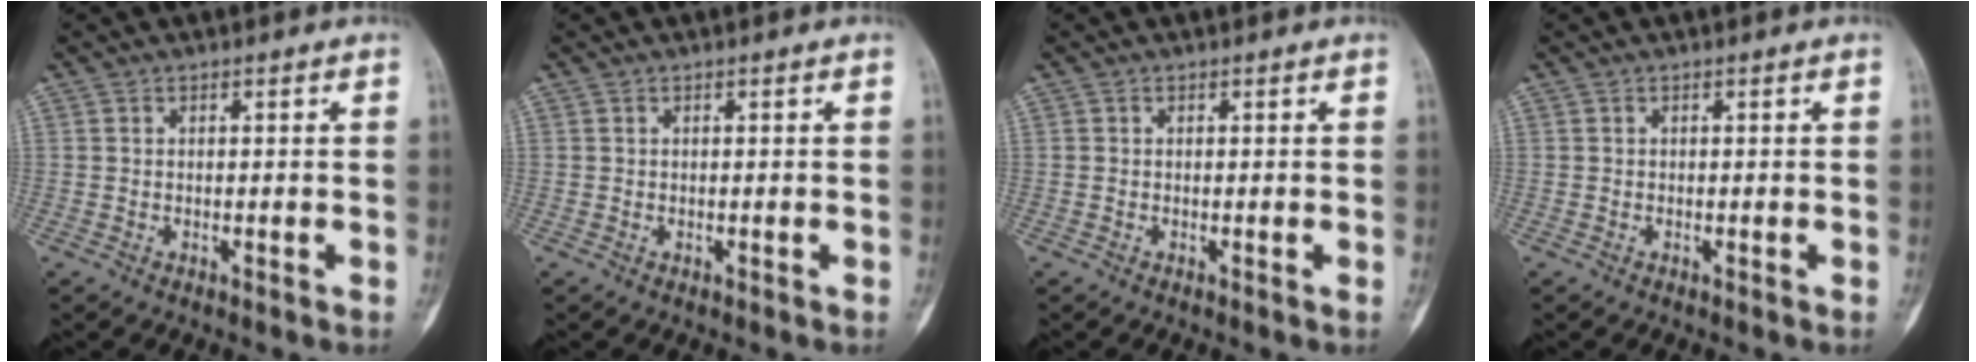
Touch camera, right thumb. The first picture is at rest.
{"total": 0.0}
{"total": 0.0}
{"total": 0.0}